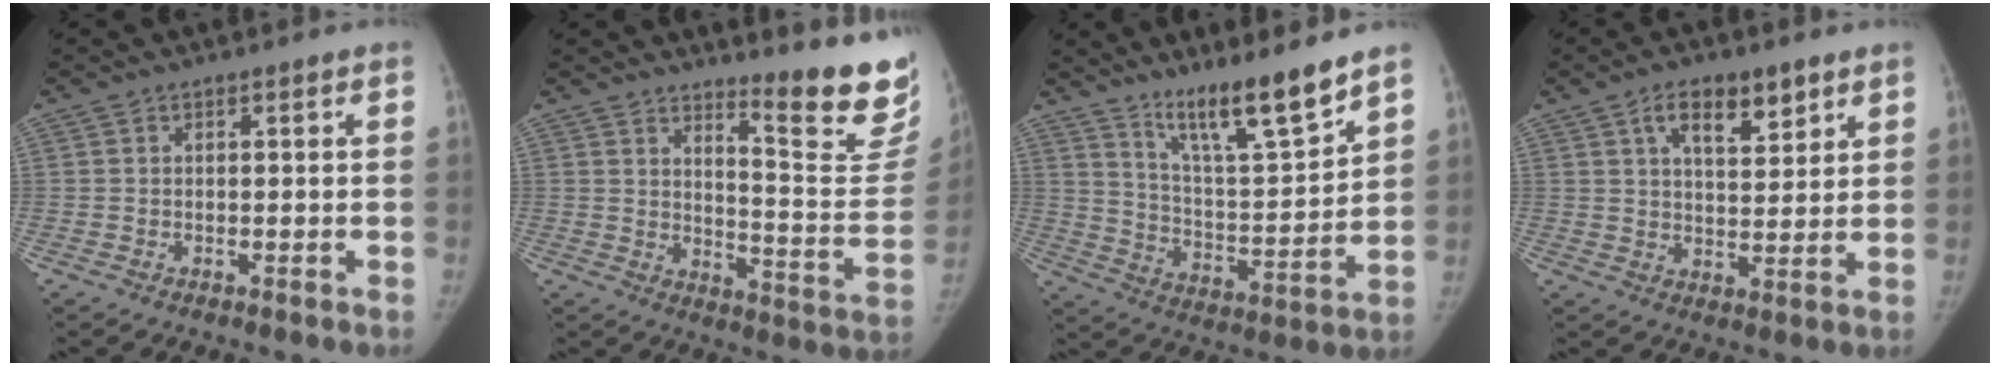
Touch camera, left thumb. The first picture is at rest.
{"total": 17.0, "force": [13.7, 3.0, 9.6], "torque": [-0.088, -0.147, 0.174]}
{"total": 13.4, "force": [10.5, 1.4, 8.2], "torque": [-0.119, -0.080, 0.187]}
{"total": 8.5, "force": [4.8, 3.9, 5.9], "torque": [-0.067, -0.025, 0.076]}